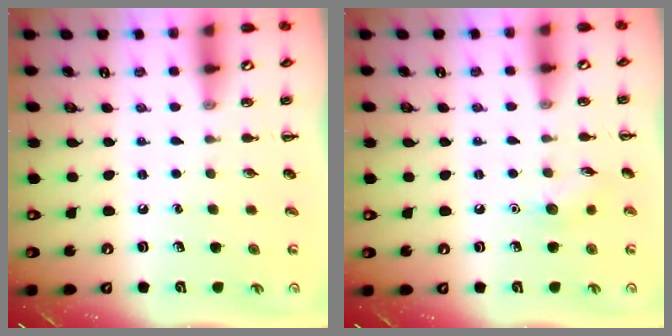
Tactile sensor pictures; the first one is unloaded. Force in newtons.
{"total": 7.1, "press": 7.0, "slide": 1.5}